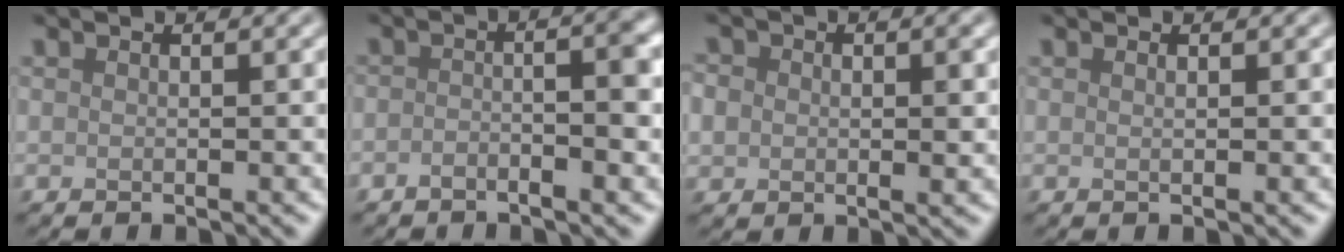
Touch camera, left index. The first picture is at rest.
{"total": 3.9, "force": [-1.4, 1.0, 3.5], "torque": [-0.054, 0.006, -0.028]}
{"total": 3.8, "force": [0.4, 3.0, 2.3], "torque": [-0.027, 0.003, -0.002]}
{"total": 0.7, "force": [0.2, 0.3, 0.6], "torque": [-0.004, 0.000, -0.002]}